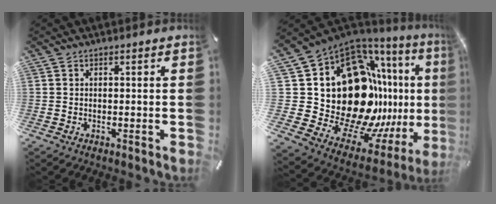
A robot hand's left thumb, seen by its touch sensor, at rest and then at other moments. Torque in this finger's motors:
{"motor_torque": [2.52, 2.49, 2.77, 0.00, 0.57]}